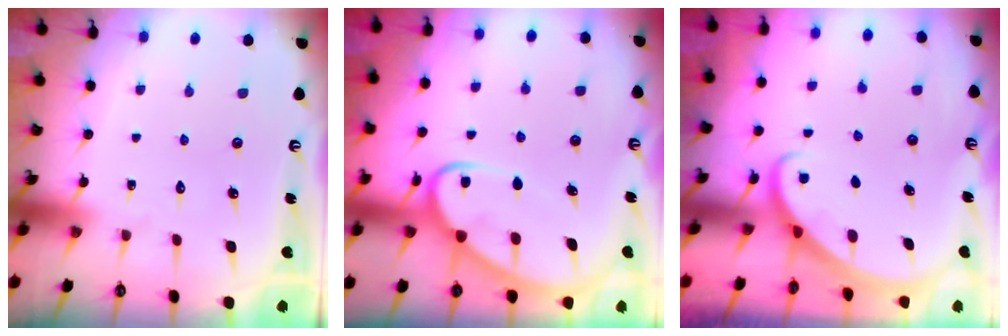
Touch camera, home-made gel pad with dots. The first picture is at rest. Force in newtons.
{"total": 9.8, "press": 9.8, "slide": 0.9}
{"total": 2.9, "press": 2.9, "slide": 0.2}